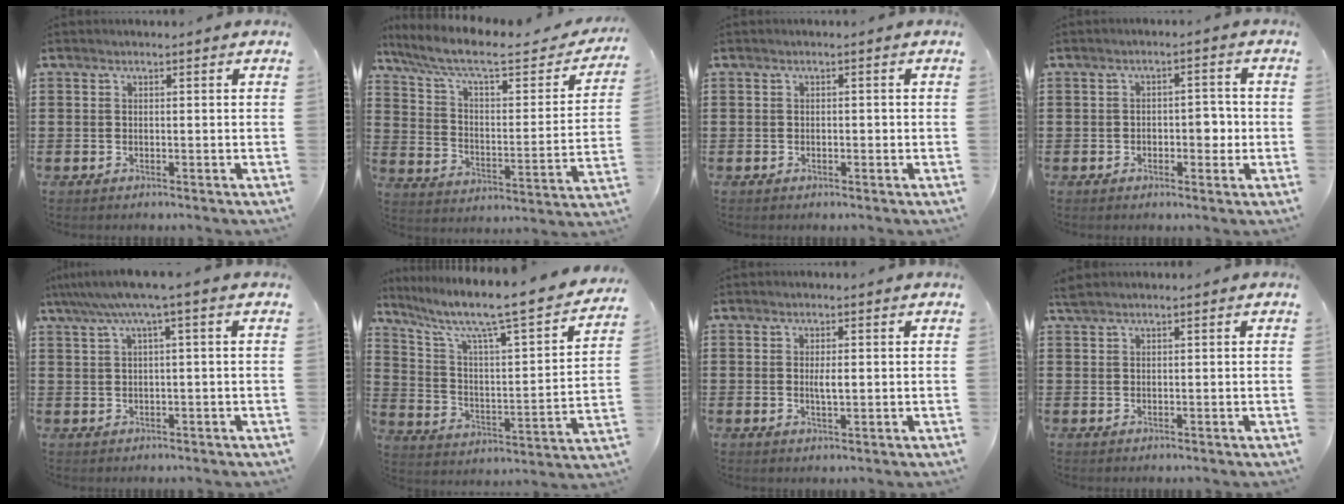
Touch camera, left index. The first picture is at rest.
{"total": 8.2, "force": [6.3, 1.6, 5.0], "torque": [-0.123, -0.041, 0.103]}
{"total": 0.7, "force": [-0.2, 0.4, 0.5], "torque": [-0.011, 0.000, -0.004]}
{"total": 3.6, "force": [-0.8, 2.0, 2.9], "torque": [-0.039, -0.001, -0.023]}
{"total": 4.4, "force": [1.4, -0.2, 4.1], "torque": [-0.081, -0.003, 0.021]}
{"total": 7.9, "force": [6.2, 0.8, 4.7], "torque": [-0.121, -0.051, 0.094]}
{"total": 2.2, "force": [0.1, 0.6, 2.1], "torque": [-0.040, -0.001, 0.001]}
{"total": 0.9, "force": [0.7, 0.1, 0.6], "torque": [-0.013, 0.001, 0.014]}